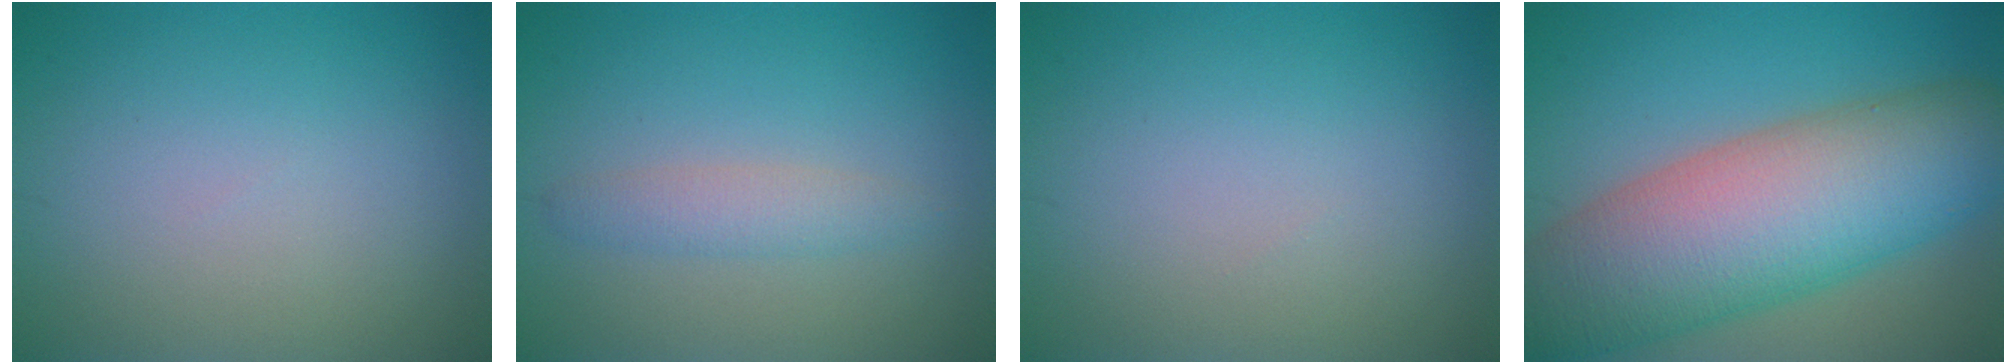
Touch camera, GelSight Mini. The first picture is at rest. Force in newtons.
{"total": 2.0, "press": 2.0, "slide": 0.1}
{"total": 0.0}
{"total": 13.7, "press": 13.7, "slide": 0.6}